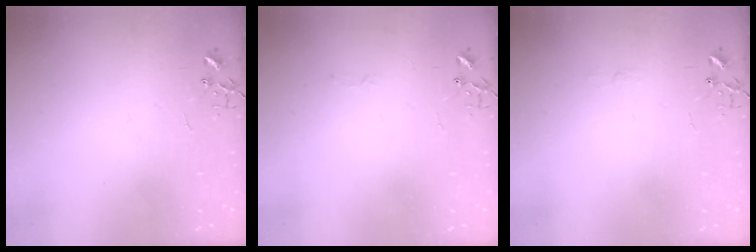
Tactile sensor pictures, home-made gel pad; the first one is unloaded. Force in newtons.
{"total": 2.5, "press": 2.5, "slide": 0.4}
{"total": 3.6, "press": 3.6, "slide": 0.4}